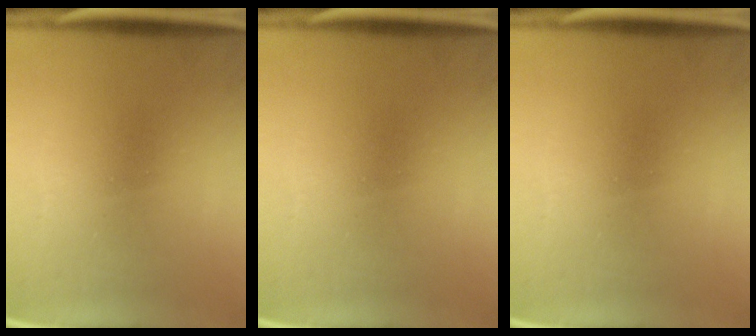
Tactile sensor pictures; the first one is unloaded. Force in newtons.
{"total": 0.0}
{"total": 0.0}